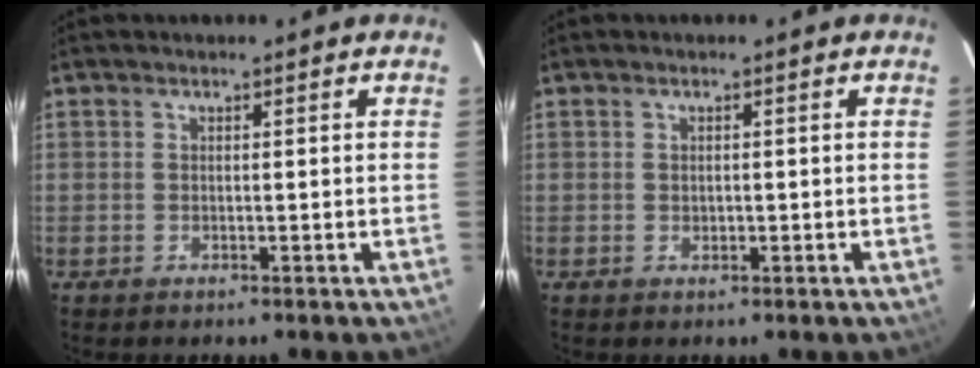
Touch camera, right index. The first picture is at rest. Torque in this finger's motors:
{"motor_torque": [-0.15, 0.05, -0.08, -0.01]}